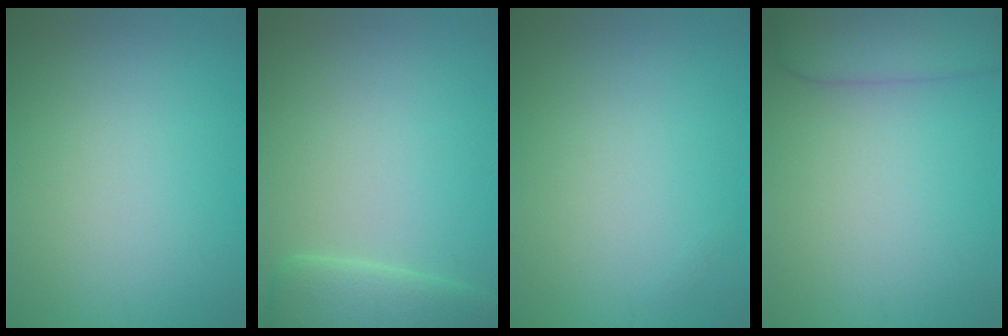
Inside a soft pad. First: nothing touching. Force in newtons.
{"total": 3.8, "press": 3.7, "slide": 0.6}
{"total": 0.0}
{"total": 4.7, "press": 4.7, "slide": 0.4}